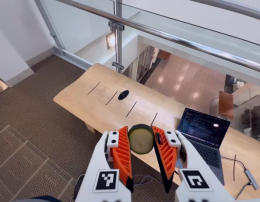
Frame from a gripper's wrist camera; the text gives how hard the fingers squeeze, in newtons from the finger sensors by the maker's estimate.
{"total": 11.9, "left": 11.8, "right": 12.1}